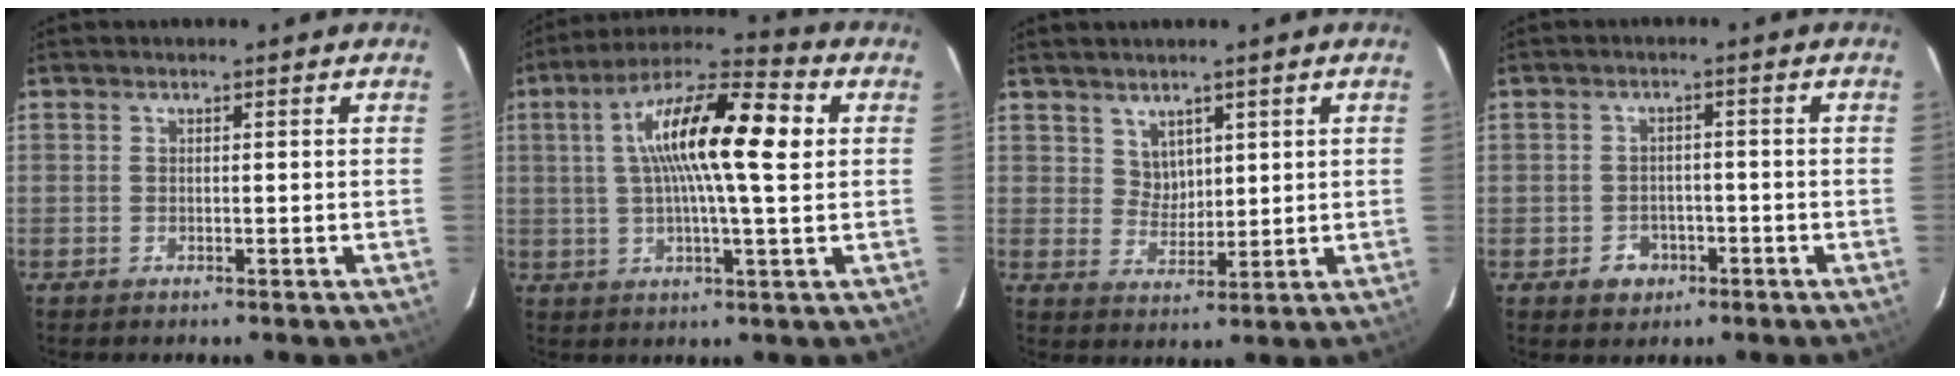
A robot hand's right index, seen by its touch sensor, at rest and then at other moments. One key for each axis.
{"total": 16.2, "fx": 3.2, "fy": 3.0, "fz": 15.6, "tx": -0.276, "ty": 0.026, "tz": 0.041}
{"total": 4.0, "fx": 2.7, "fy": 2.8, "fz": 0.9, "tx": -0.009, "ty": 0.005, "tz": 0.057}
{"total": 4.4, "fx": -1.9, "fy": 3.8, "fz": 0.8, "tx": -0.027, "ty": 0.014, "tz": -0.019}